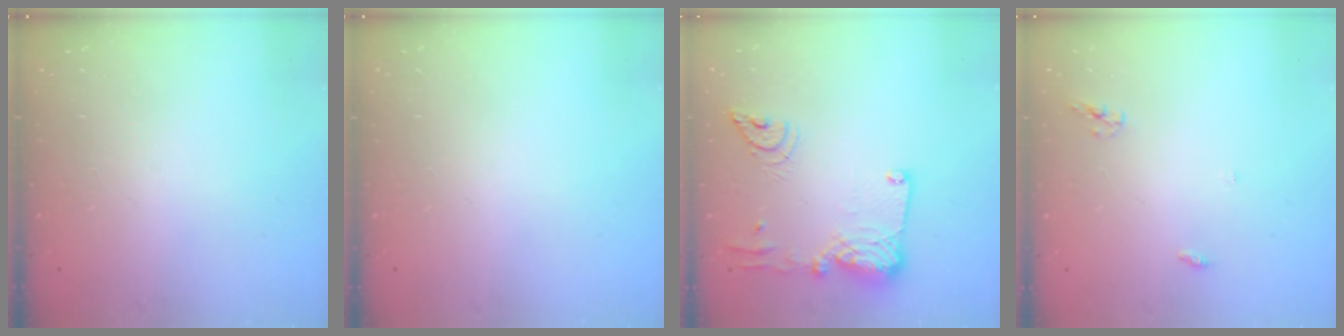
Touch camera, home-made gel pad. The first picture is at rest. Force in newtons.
{"total": 0.0}
{"total": 15.6, "press": 15.5, "slide": 1.8}
{"total": 3.8, "press": 3.8, "slide": 0.1}